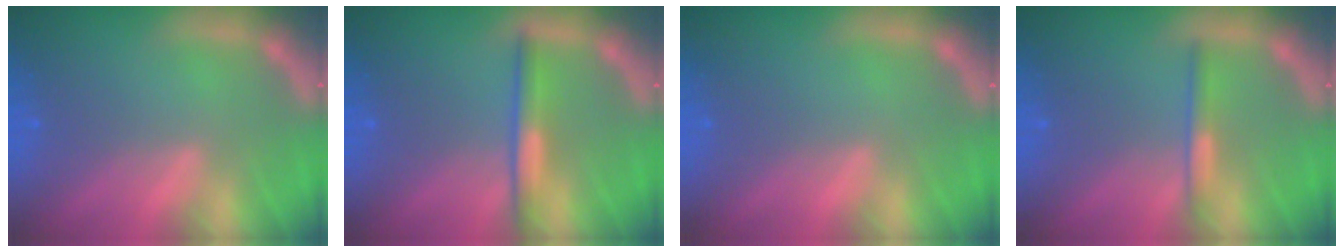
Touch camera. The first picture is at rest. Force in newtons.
{"total": 3.0}
{"total": 0.0}
{"total": 2.0}